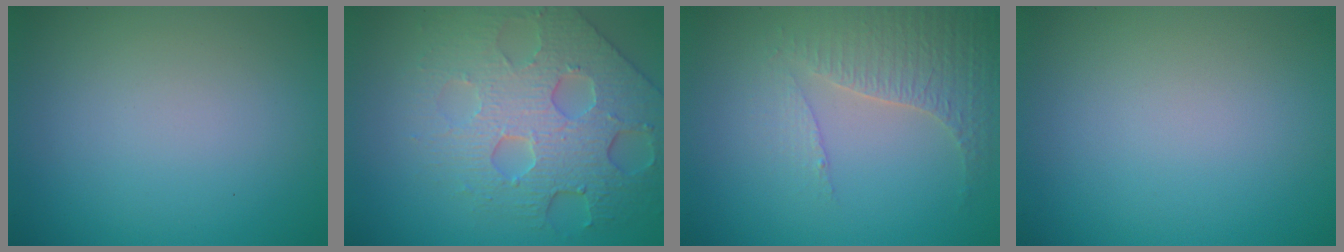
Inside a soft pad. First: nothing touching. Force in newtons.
{"total": 7.1, "press": 5.5, "slide": 4.5}
{"total": 3.3, "press": 3.0, "slide": 1.6}
{"total": 0.0}